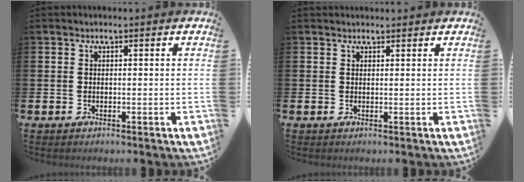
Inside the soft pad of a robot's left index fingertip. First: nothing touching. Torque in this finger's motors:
{"motor_torque": [-0.07, -0.05, -0.47, 0.00]}